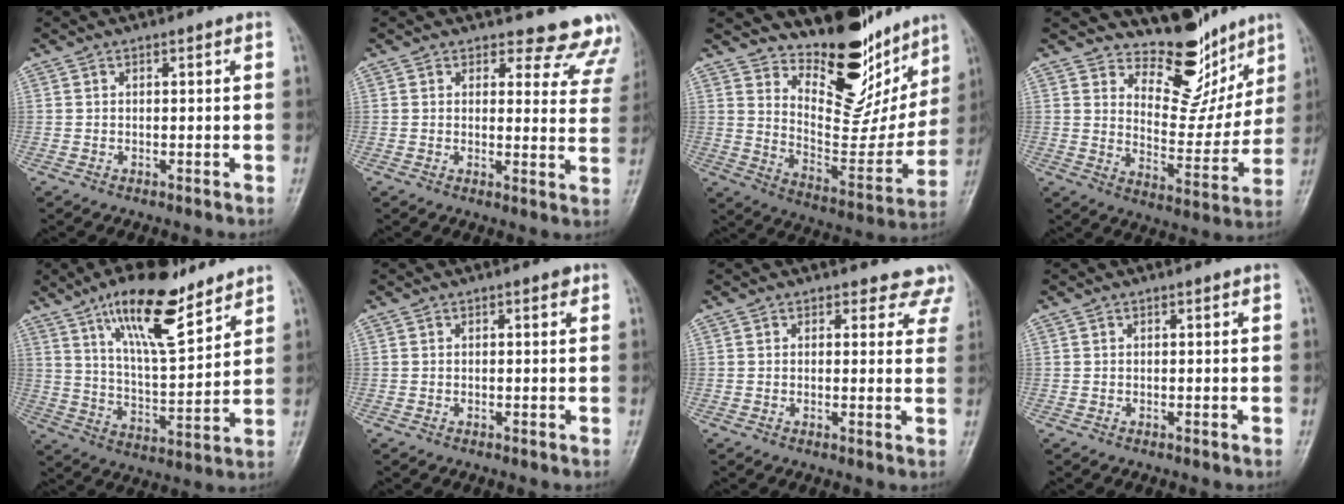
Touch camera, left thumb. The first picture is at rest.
{"total": 11.6, "force": [10.9, 3.8, 0.6], "torque": [0.051, -0.094, 0.092]}
{"total": 19.6, "force": [15.0, 8.2, 9.6], "torque": [-0.070, -0.110, 0.236]}
{"total": 12.6, "force": [10.2, 6.3, 3.9], "torque": [-0.003, -0.078, 0.158]}
{"total": 16.2, "force": [10.9, 4.9, 10.9], "torque": [-0.162, -0.061, 0.194]}
{"total": 0.8, "force": [0.4, 0.4, 0.5], "torque": [-0.003, -0.001, 0.003]}
{"total": 6.1, "force": [5.4, 2.8, 0.1], "torque": [0.051, -0.023, 0.032]}
{"total": 0.0}